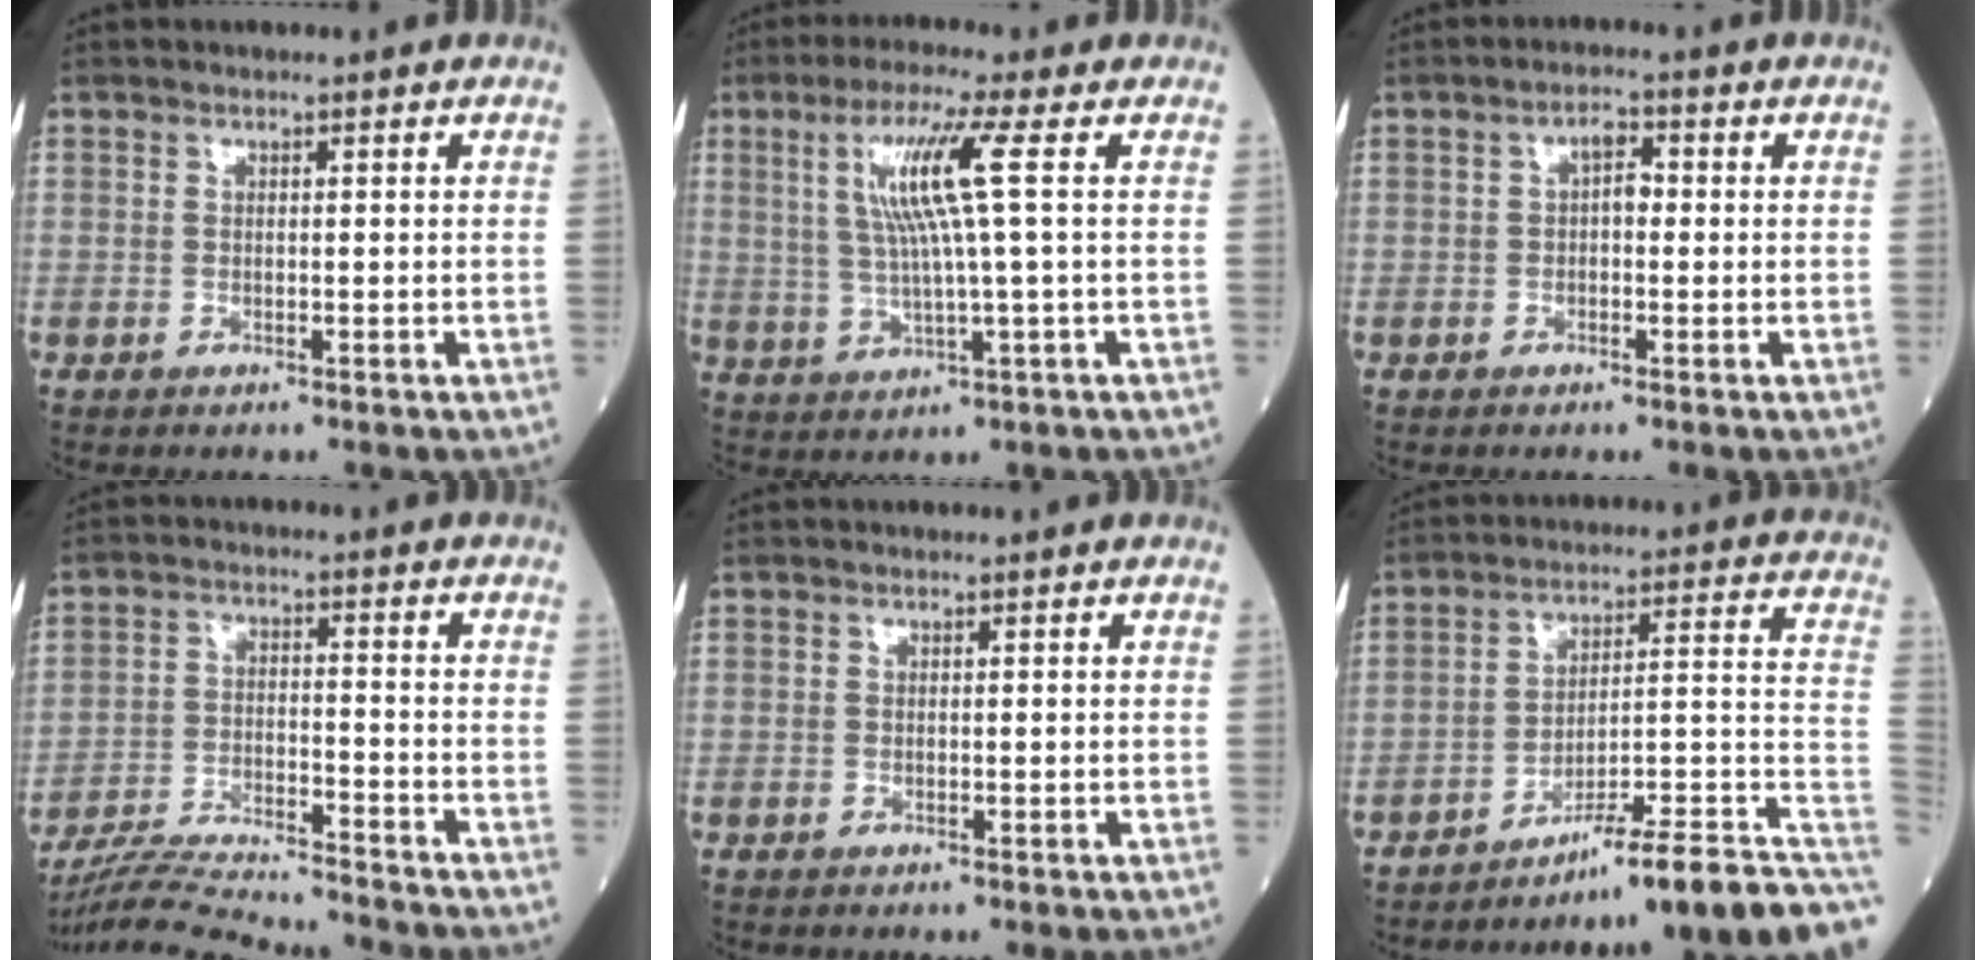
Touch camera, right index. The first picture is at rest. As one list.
[{"total": 8.7, "force": [2.3, -1.1, 8.4], "torque": [-0.166, 0.005, 0.048]}, {"total": 2.5, "force": [0.1, 1.2, 2.2], "torque": [-0.031, 0.012, -0.002]}, {"total": 13.8, "force": [-13.2, -0.3, 3.9], "torque": [-0.065, -0.008, -0.218]}, {"total": 0.0}, {"total": 18.0, "force": [-13.5, 0.1, 12.0], "torque": [-0.093, 0.037, -0.199]}]